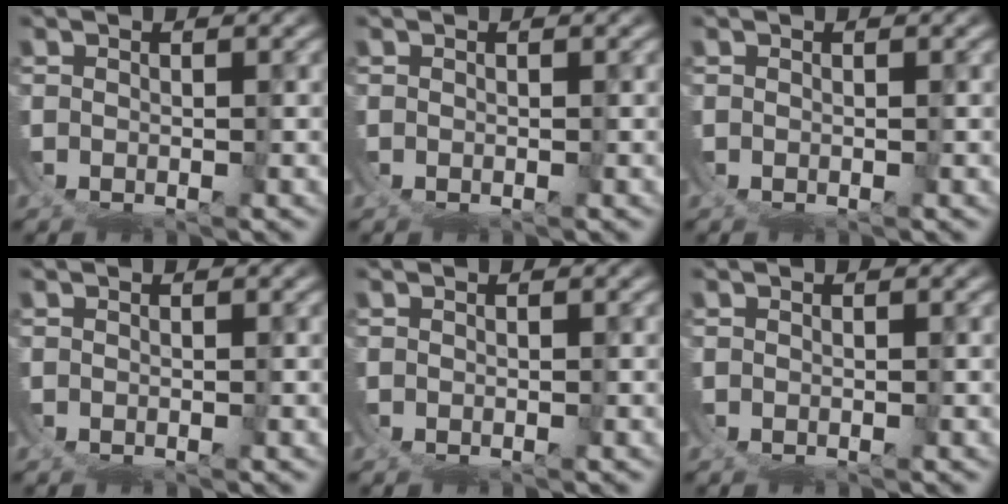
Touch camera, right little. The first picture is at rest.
{"total": 0.0}
{"total": 0.0}
{"total": 0.0}
{"total": 0.0}
{"total": 0.0}